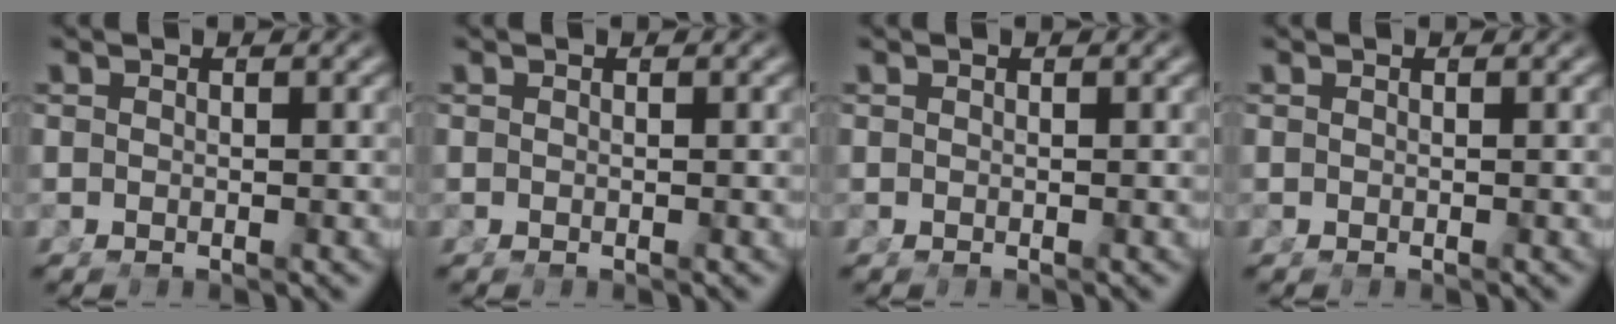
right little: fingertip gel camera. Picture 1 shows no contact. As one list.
[{"total": 0.0}, {"total": 0.0}, {"total": 0.0}]